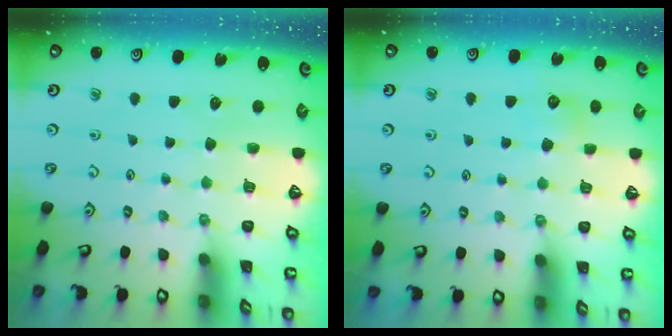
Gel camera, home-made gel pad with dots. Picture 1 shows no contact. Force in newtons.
{"total": 5.3, "press": 5.3, "slide": 0.6}